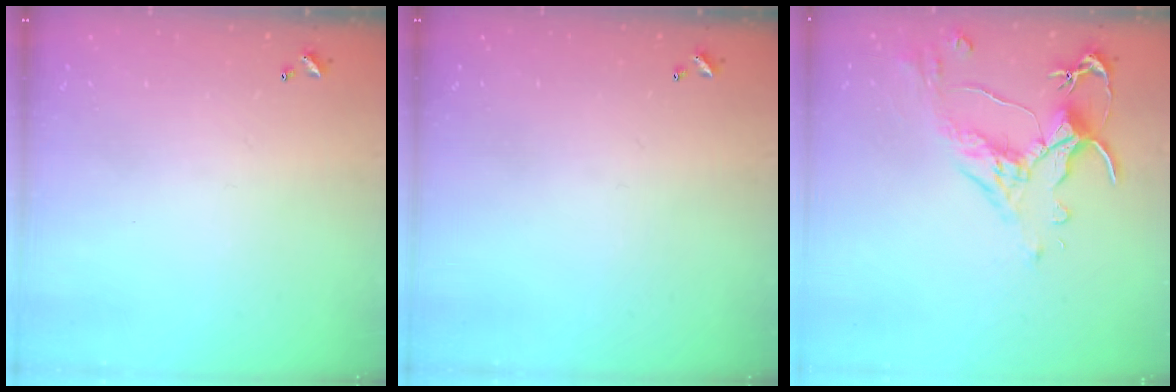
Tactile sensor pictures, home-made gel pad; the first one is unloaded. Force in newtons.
{"total": 0.0}
{"total": 2.6, "press": 2.2, "slide": 1.3}